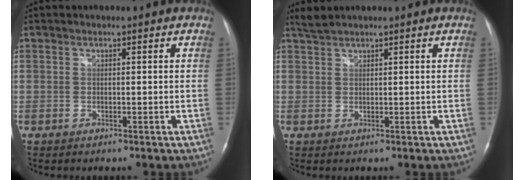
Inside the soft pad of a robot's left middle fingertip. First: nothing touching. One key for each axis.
{"total": 1.7, "fx": 1.7, "fy": -0.1, "fz": 0.3, "tx": -0.012, "ty": 0.012, "tz": 0.040}